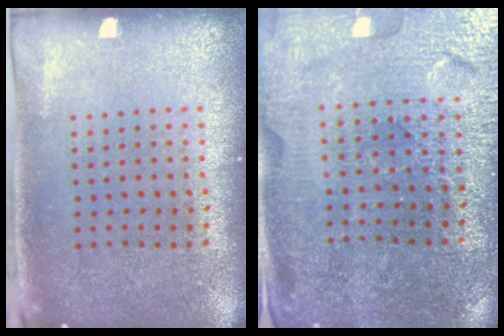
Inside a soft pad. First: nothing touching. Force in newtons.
{"total": 3.2, "press": 3.2, "slide": 0.1}